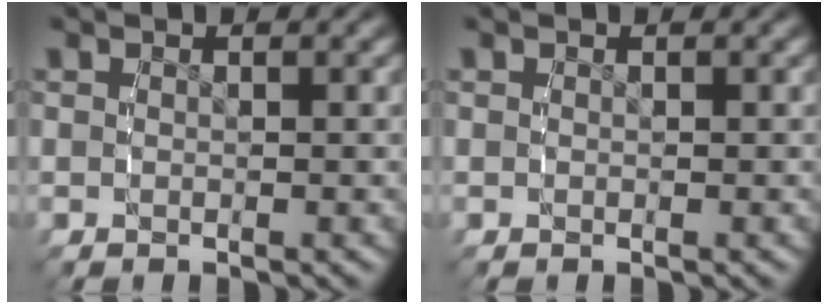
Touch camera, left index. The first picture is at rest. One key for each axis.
{"total": 0.0}